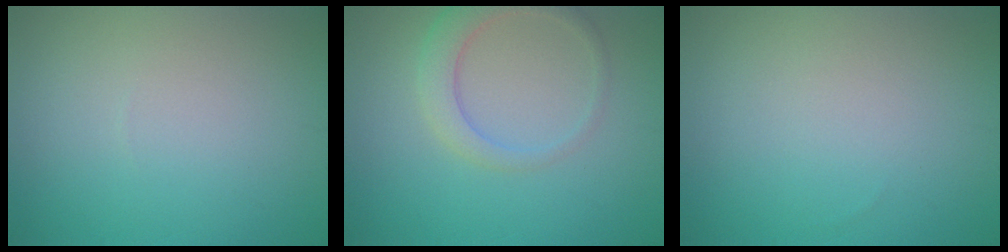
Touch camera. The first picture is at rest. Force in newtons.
{"total": 2.9, "press": 2.9, "slide": 0.2}
{"total": 0.0}